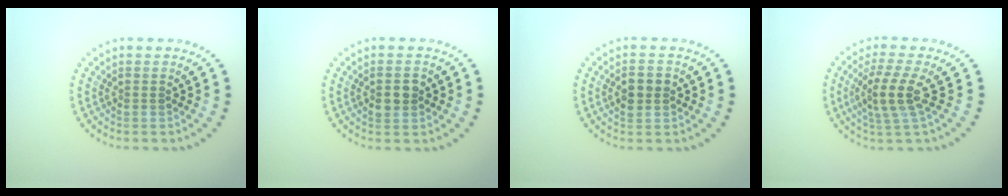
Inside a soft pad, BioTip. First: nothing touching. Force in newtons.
{"total": 2.4, "press": 2.4, "slide": 0.1}
{"total": 2.7, "press": 2.7, "slide": 0.1}
{"total": 3.4, "press": 2.7, "slide": 1.9}